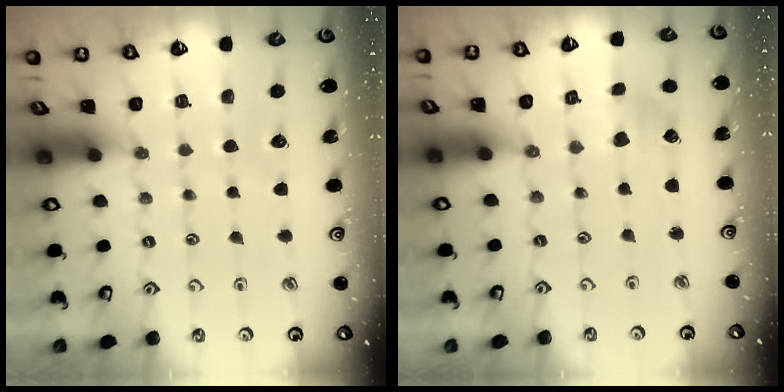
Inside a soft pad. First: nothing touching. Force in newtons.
{"total": 2.6, "press": 2.5, "slide": 0.5}